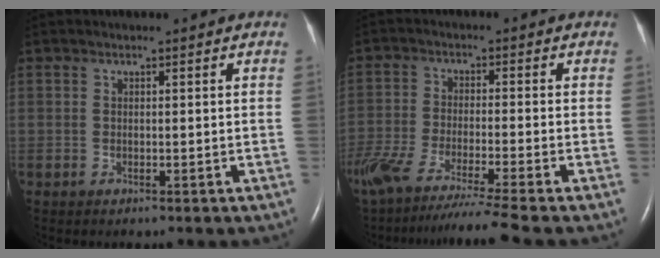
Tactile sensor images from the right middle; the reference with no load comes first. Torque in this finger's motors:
{"motor_torque": [1.12, -1.02, 0.20, 0.16]}